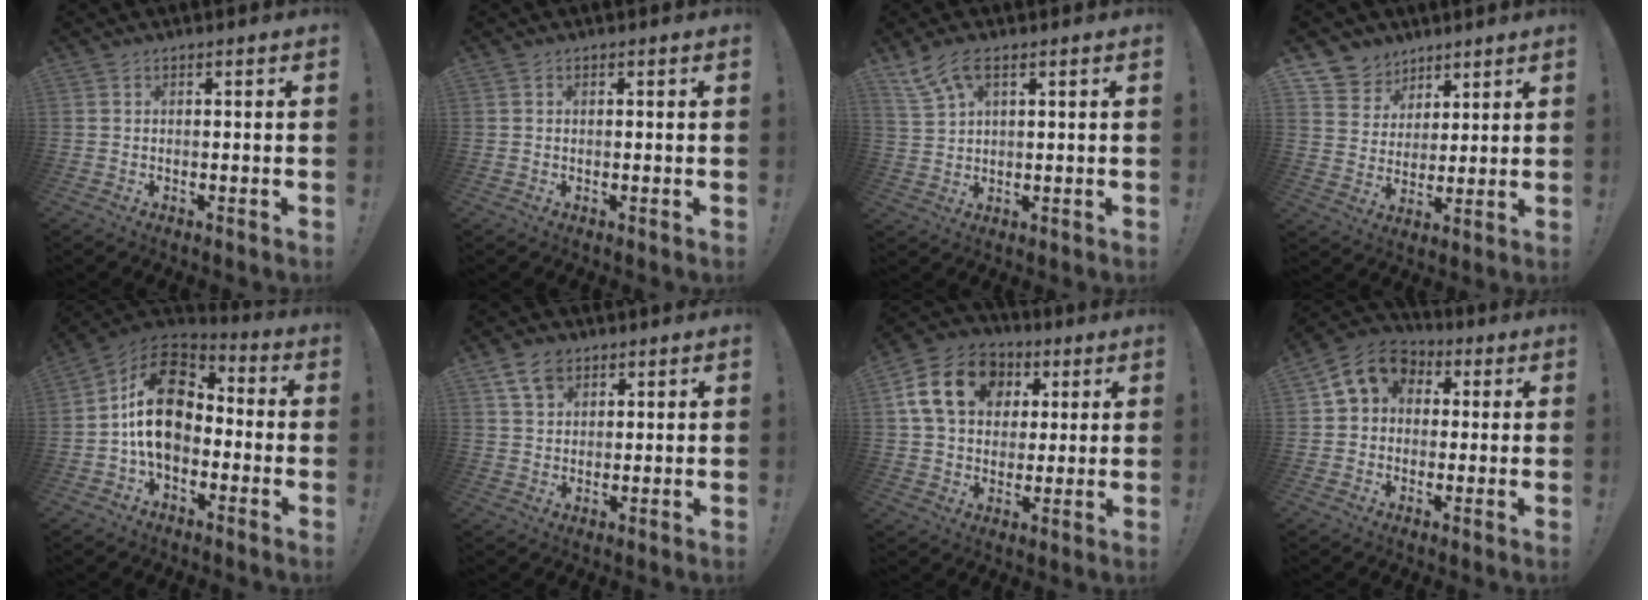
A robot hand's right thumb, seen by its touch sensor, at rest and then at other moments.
{"total": 0.0}
{"total": 7.7, "force": [4.5, 3.5, 5.2], "torque": [-0.102, -0.010, 0.090]}
{"total": 8.5, "force": [5.3, 6.7, 0.7], "torque": [-0.014, -0.044, 0.108]}
{"total": 18.9, "force": [1.0, 12.8, 13.8], "torque": [-0.242, 0.020, 0.023]}
{"total": 7.1, "force": [4.2, 4.9, 2.9], "torque": [-0.047, -0.012, 0.080]}
{"total": 18.3, "force": [5.8, 13.8, 10.5], "torque": [-0.161, -0.001, 0.116]}
{"total": 11.1, "force": [3.4, 9.1, 5.3], "torque": [-0.074, -0.001, 0.070]}